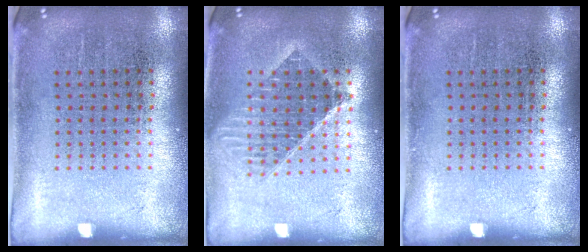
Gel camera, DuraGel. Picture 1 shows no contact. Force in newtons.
{"total": 1.5, "press": 1.3, "slide": 0.8}
{"total": 0.0}